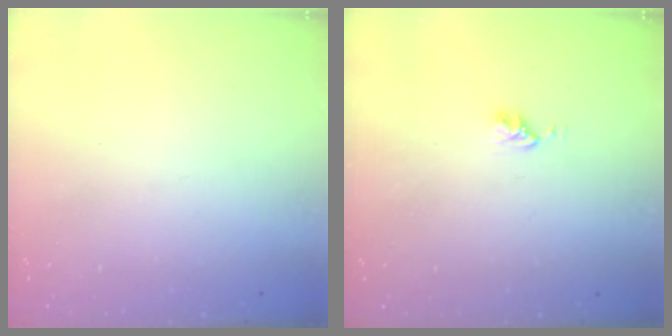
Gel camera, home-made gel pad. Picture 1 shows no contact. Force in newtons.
{"total": 2.8, "press": 2.8, "slide": 0.4}